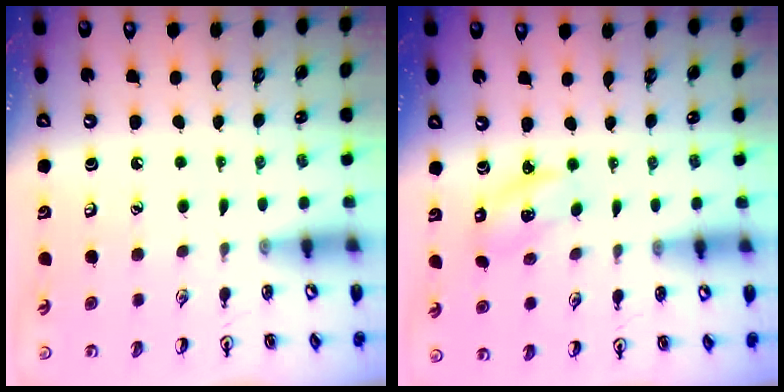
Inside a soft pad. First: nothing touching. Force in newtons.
{"total": 2.2, "press": 2.1, "slide": 0.7}